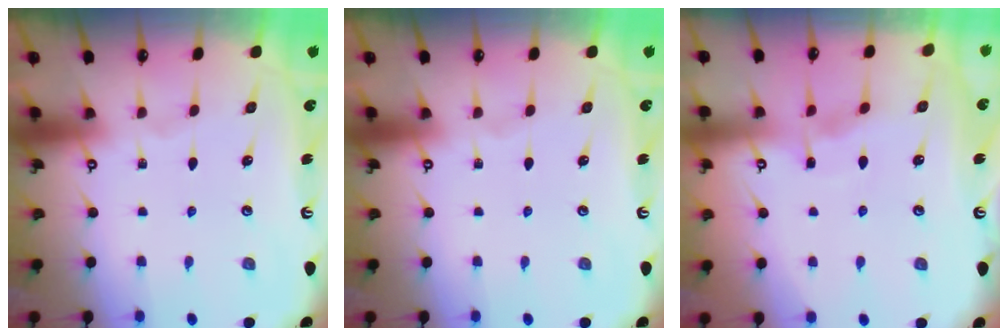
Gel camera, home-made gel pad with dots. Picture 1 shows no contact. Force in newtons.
{"total": 0.0}
{"total": 3.0, "press": 2.9, "slide": 0.4}